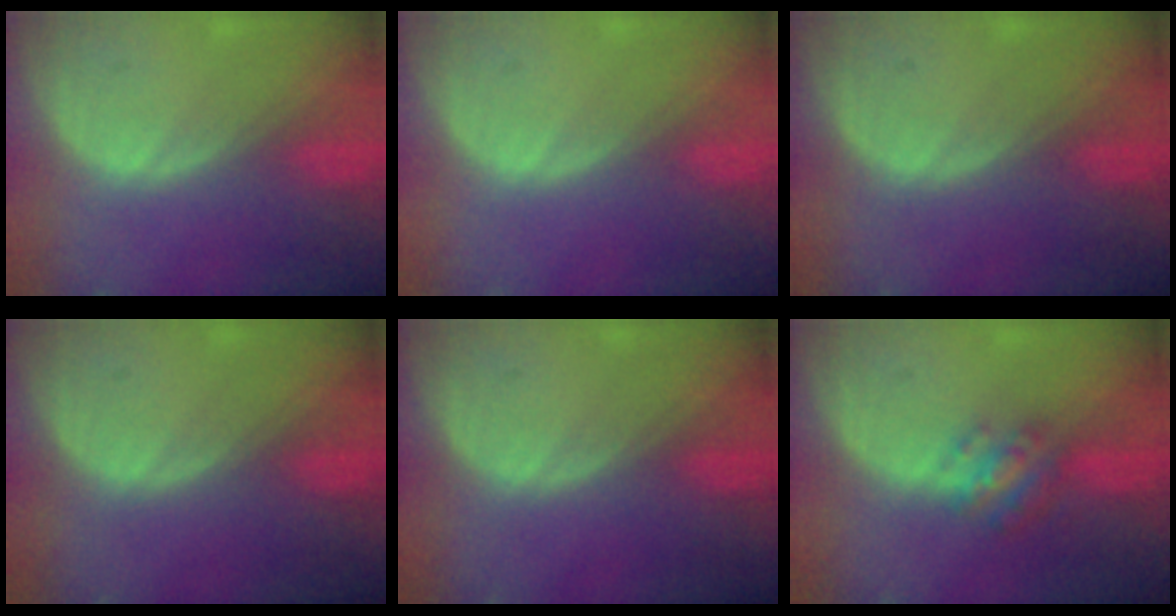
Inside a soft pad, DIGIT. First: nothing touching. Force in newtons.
{"total": 0.0}
{"total": 0.0}
{"total": 0.0}
{"total": 0.0}
{"total": 4.9, "press": 4.5, "slide": 2.0}